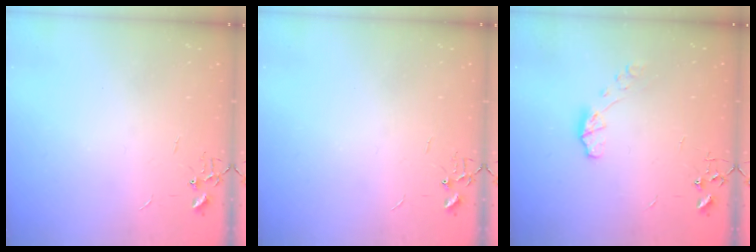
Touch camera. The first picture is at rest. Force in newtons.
{"total": 0.0}
{"total": 6.0, "press": 6.0, "slide": 0.6}